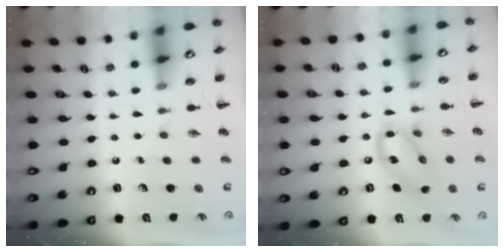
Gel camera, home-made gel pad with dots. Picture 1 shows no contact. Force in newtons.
{"total": 13.4, "press": 13.2, "slide": 2.1}